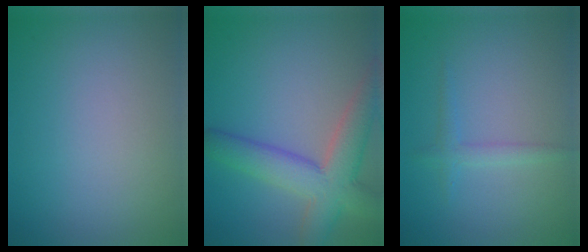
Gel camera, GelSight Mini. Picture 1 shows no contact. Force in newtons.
{"total": 6.8, "press": 6.8, "slide": 0.4}
{"total": 1.4, "press": 1.4, "slide": 0.0}